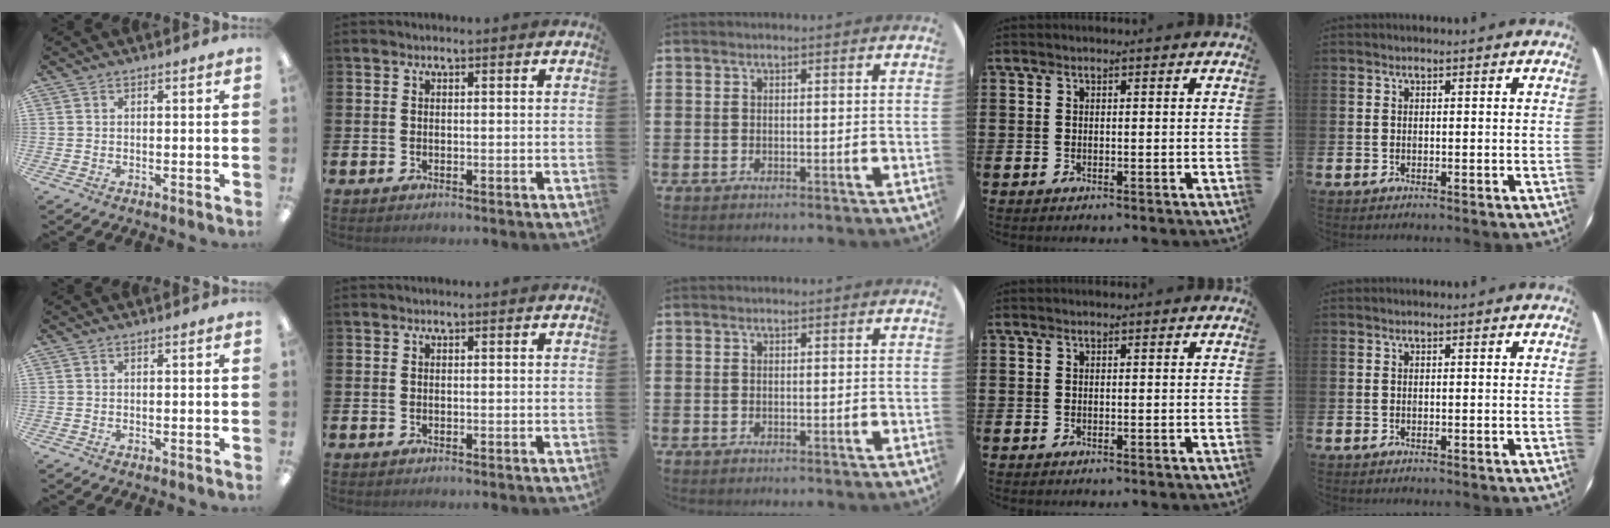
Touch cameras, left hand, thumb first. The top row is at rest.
{}